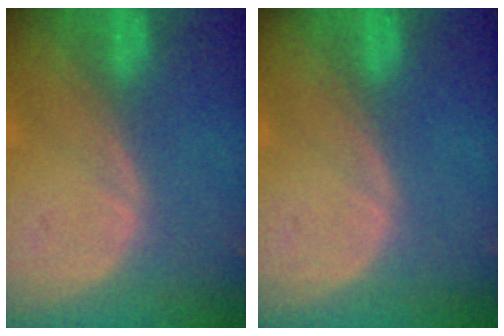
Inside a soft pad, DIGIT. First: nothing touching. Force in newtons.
{"total": 0.0}